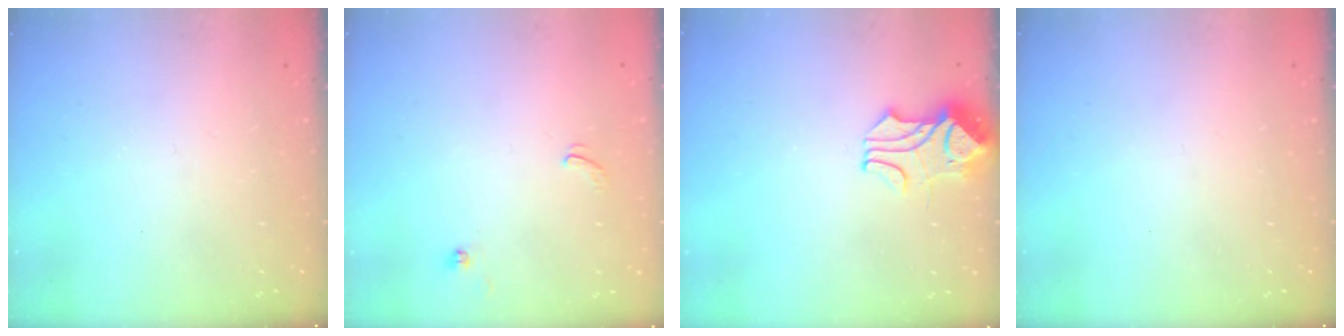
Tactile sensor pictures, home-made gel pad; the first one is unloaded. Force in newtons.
{"total": 0.0}
{"total": 1.7, "press": 1.3, "slide": 1.1}
{"total": 0.0}